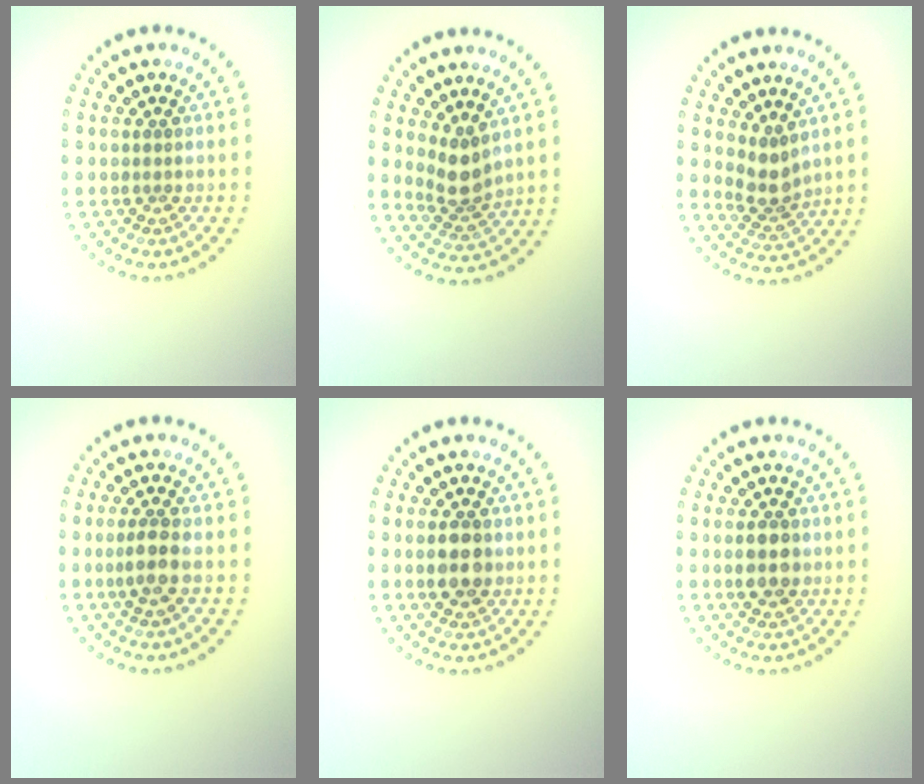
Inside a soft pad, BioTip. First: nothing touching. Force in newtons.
{"total": 2.9, "press": 2.2, "slide": 1.9}
{"total": 2.6, "press": 2.0, "slide": 1.6}
{"total": 2.2, "press": 2.0, "slide": 0.9}
{"total": 3.2, "press": 3.2, "slide": 0.2}
{"total": 2.8, "press": 2.8, "slide": 0.1}